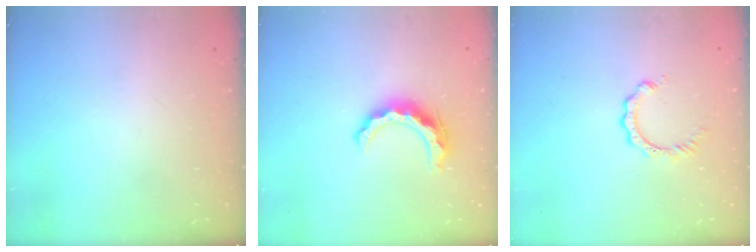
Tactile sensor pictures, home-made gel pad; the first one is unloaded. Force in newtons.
{"total": 10.4, "press": 10.4, "slide": 0.6}
{"total": 3.0, "press": 2.9, "slide": 0.3}